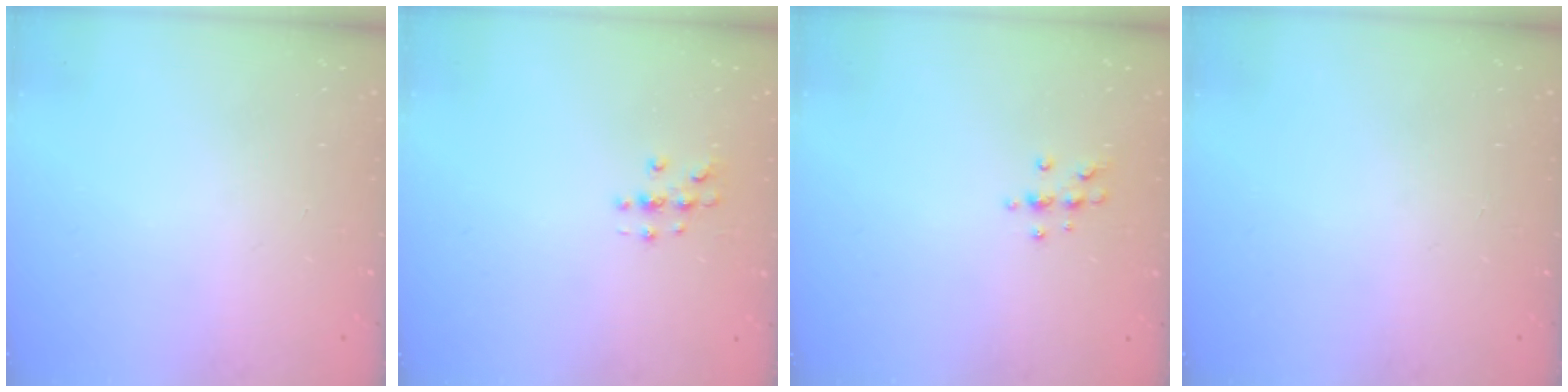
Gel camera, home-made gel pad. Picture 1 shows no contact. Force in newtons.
{"total": 3.4, "press": 3.4, "slide": 0.4}
{"total": 7.5, "press": 7.4, "slide": 1.3}
{"total": 0.0}